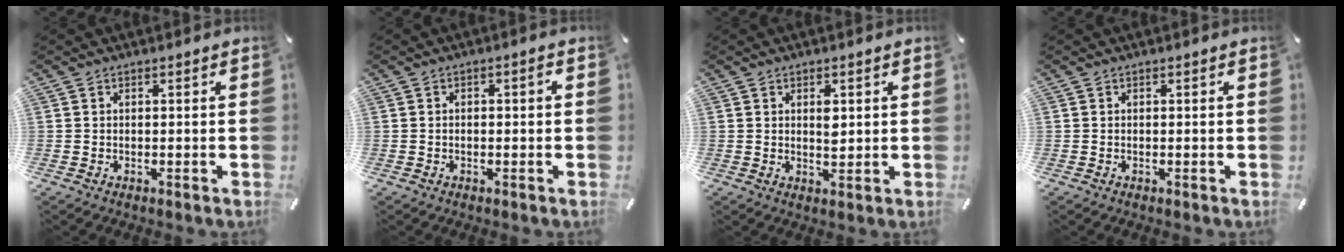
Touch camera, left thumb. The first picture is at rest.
{"total": 1.5, "force": [-0.4, 0.6, 1.4], "torque": [-0.025, 0.007, -0.010]}
{"total": 2.9, "force": [1.0, 1.5, 2.2], "torque": [-0.032, -0.003, 0.013]}
{"total": 0.0}